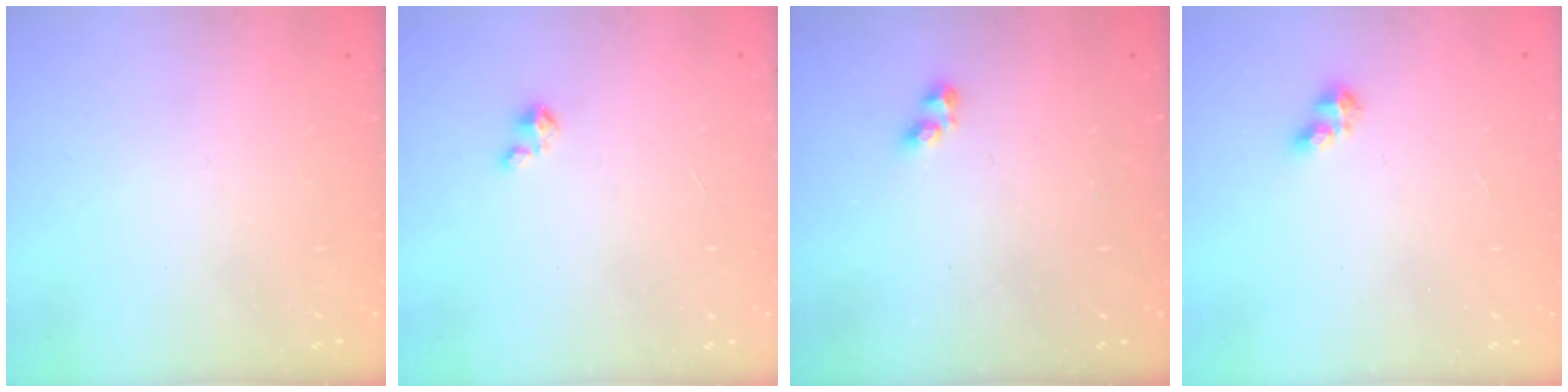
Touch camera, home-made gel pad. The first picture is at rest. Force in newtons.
{"total": 1.8, "press": 1.8, "slide": 0.1}
{"total": 2.4, "press": 2.3, "slide": 0.4}
{"total": 2.9, "press": 2.9, "slide": 0.3}